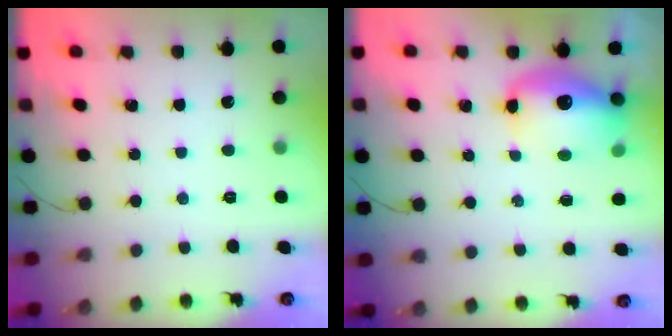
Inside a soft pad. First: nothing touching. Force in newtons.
{"total": 12.9, "press": 12.6, "slide": 3.0}